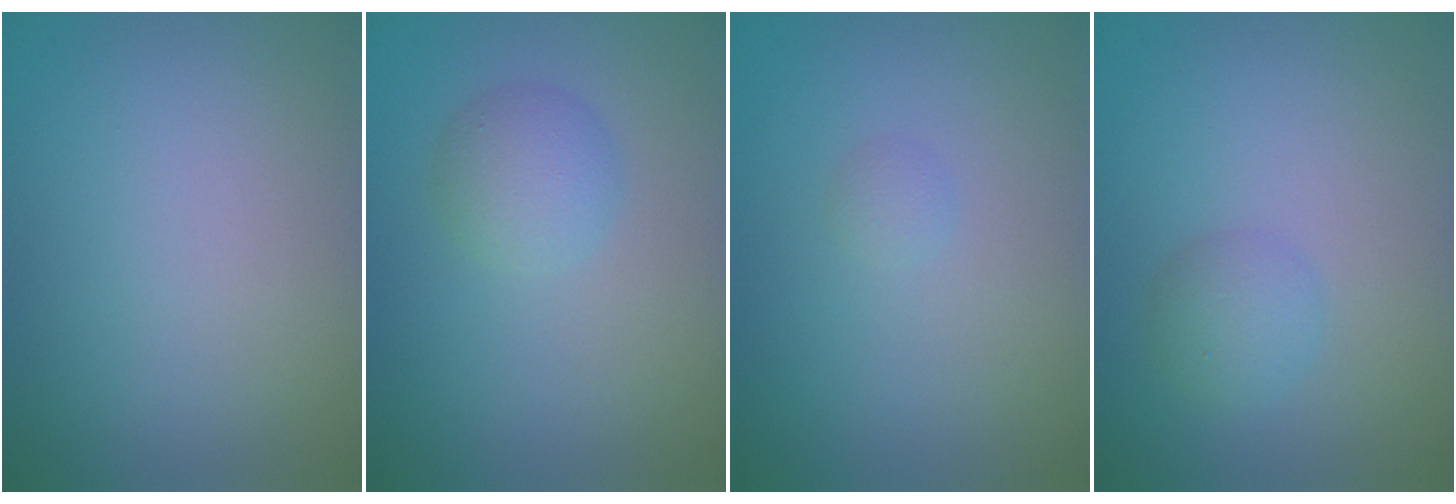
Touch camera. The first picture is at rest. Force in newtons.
{"total": 2.6, "press": 2.6, "slide": 0.1}
{"total": 0.7, "press": 0.7, "slide": 0.0}
{"total": 2.0, "press": 2.0, "slide": 0.1}